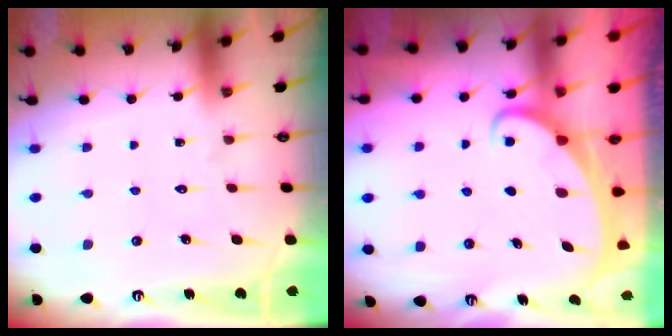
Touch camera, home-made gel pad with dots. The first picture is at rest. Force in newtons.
{"total": 2.4, "press": 2.4, "slide": 0.3}